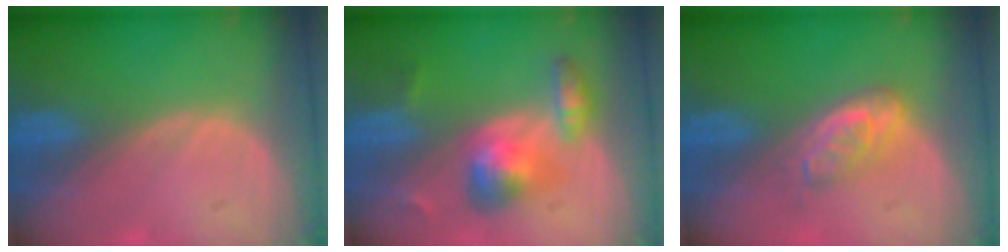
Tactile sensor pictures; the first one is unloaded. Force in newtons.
{"total": 5.9, "press": 5.9, "slide": 0.1}
{"total": 4.8, "press": 4.2, "slide": 2.4}